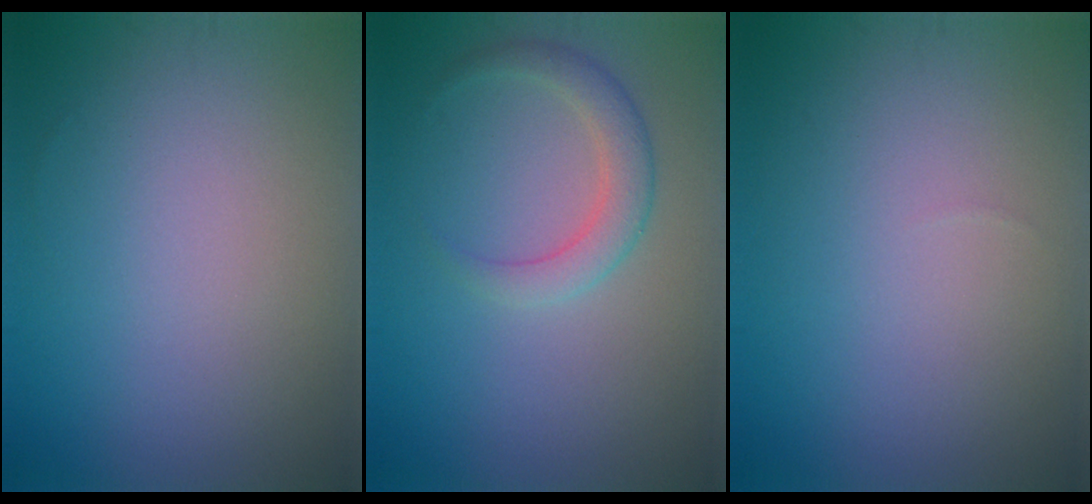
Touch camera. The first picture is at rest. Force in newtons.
{"total": 2.6, "press": 2.6, "slide": 0.2}
{"total": 0.0}